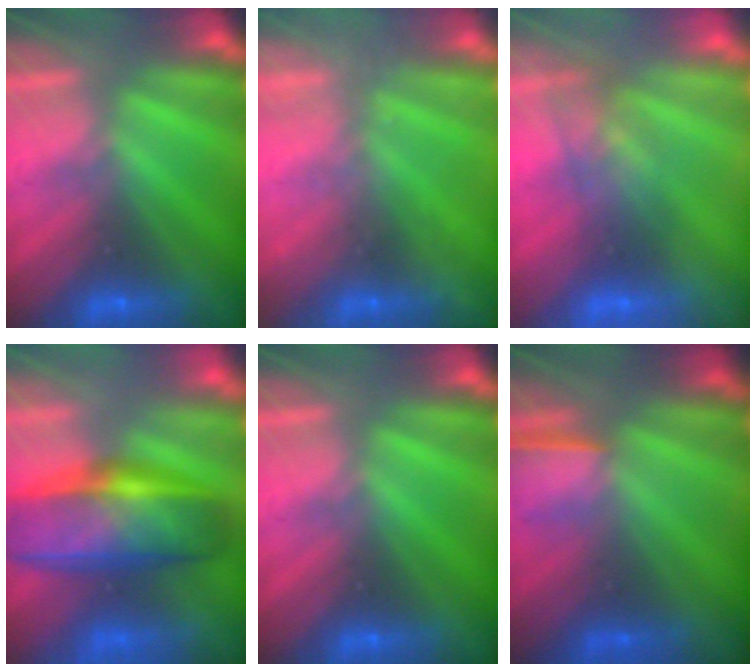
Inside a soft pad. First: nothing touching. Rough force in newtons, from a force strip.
{"total": 2.2}
{"total": 2.7}
{"total": 9.3}
{"total": 0.0}
{"total": 1.3}